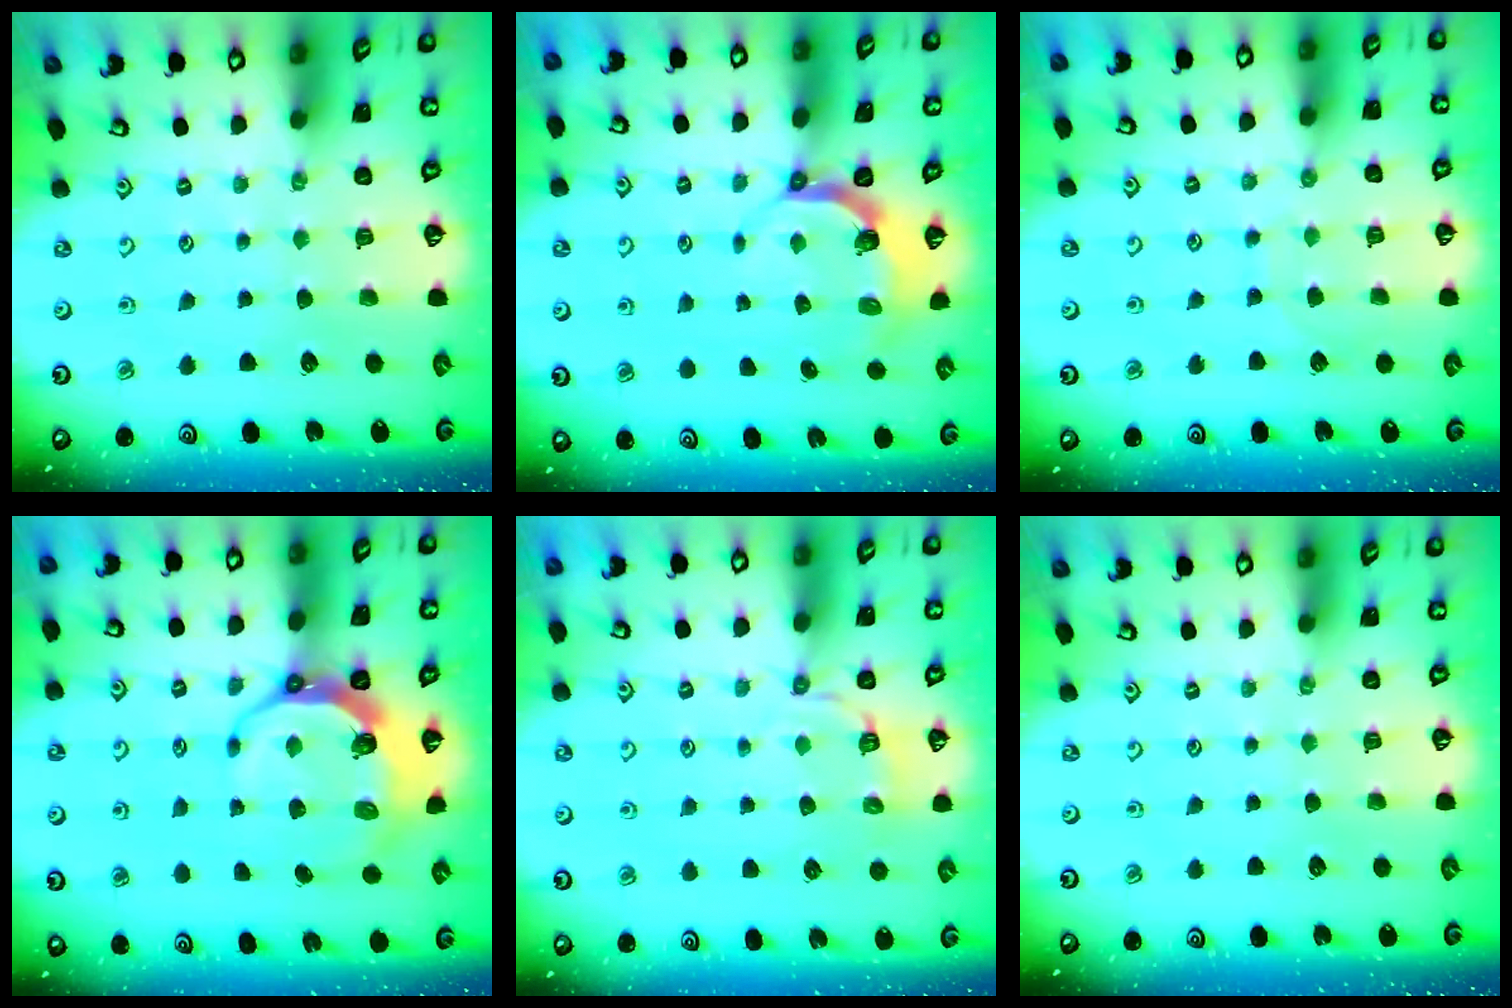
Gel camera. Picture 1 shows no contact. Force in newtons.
{"total": 4.4, "press": 3.3, "slide": 2.9}
{"total": 6.2, "press": 6.1, "slide": 0.6}
{"total": 8.4, "press": 7.3, "slide": 4.2}
{"total": 4.1, "press": 3.5, "slide": 2.1}
{"total": 0.0}